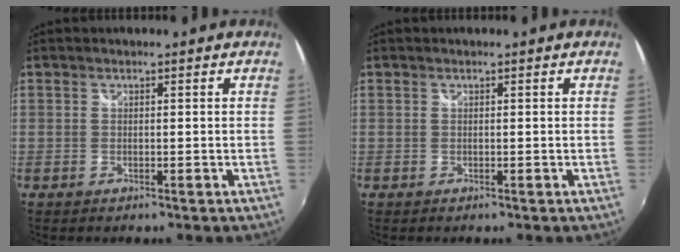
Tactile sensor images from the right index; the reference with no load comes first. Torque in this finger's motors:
{"motor_torque": [0.01, 0.00, -0.01, 0.00]}